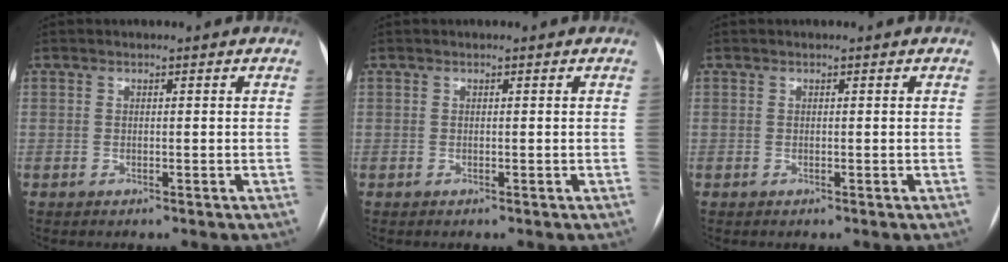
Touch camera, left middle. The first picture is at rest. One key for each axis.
{"total": 0.0}
{"total": 0.0}